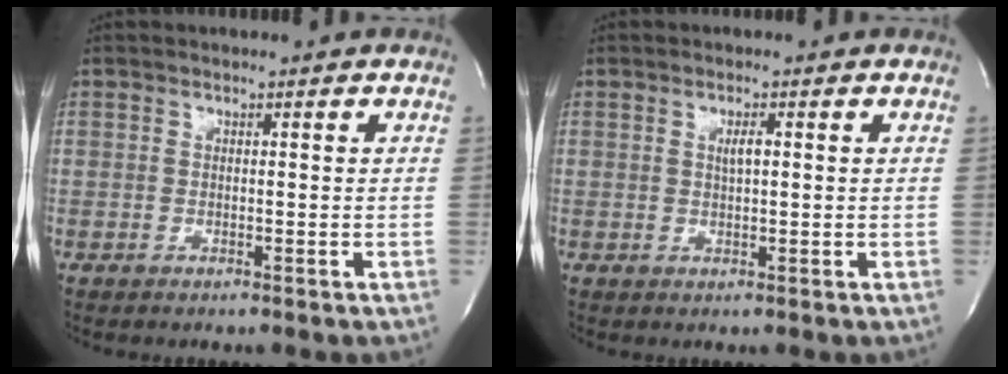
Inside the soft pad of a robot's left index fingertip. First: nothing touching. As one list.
[{"total": 1.6, "force": [0.5, 0.3, 1.5], "torque": [-0.029, 0.001, 0.008]}]